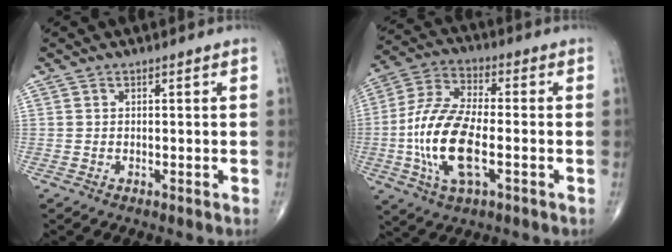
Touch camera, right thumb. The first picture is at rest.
{"total": 16.0, "force": [-3.3, 6.9, 14.1], "torque": [-0.296, 0.015, -0.063]}